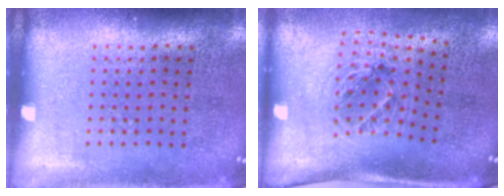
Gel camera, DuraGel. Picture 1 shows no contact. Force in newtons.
{"total": 1.2, "press": 1.1, "slide": 0.5}